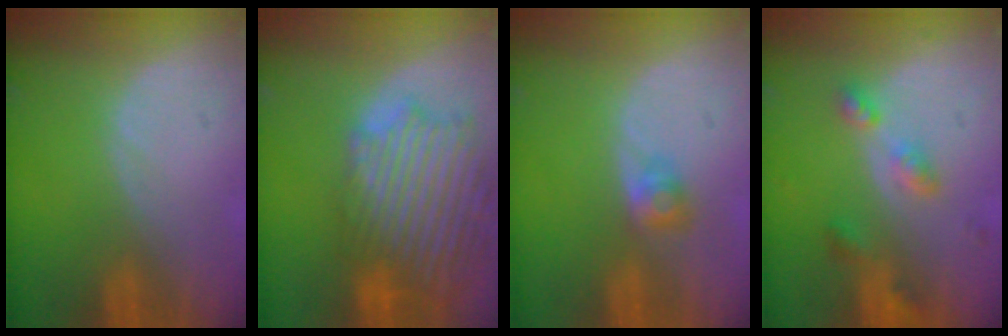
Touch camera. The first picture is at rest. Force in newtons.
{"total": 14.6, "press": 12.5, "slide": 7.5}
{"total": 2.6, "press": 2.4, "slide": 1.0}
{"total": 5.3, "press": 4.8, "slide": 2.2}